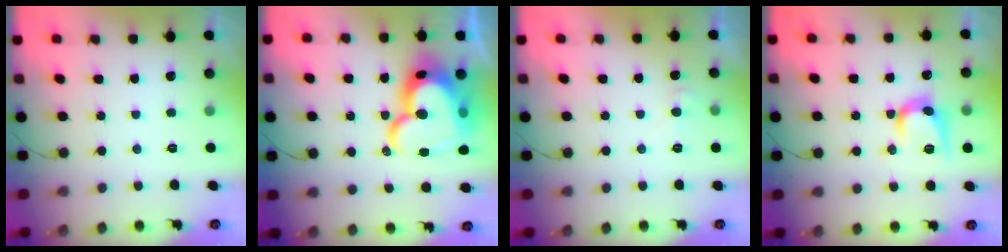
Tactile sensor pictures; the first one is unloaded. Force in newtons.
{"total": 27.1, "press": 27.0, "slide": 2.4}
{"total": 4.0, "press": 4.0, "slide": 0.4}
{"total": 9.9, "press": 9.9, "slide": 0.6}